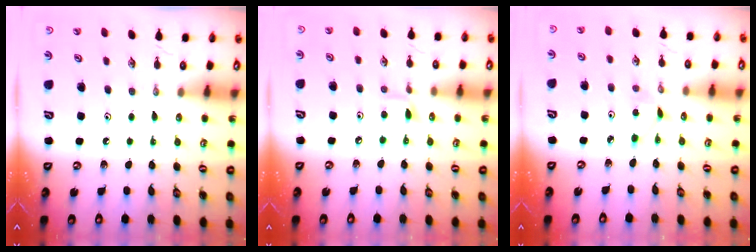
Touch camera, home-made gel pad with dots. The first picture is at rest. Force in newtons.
{"total": 6.1, "press": 6.0, "slide": 0.7}
{"total": 2.8, "press": 2.7, "slide": 0.3}